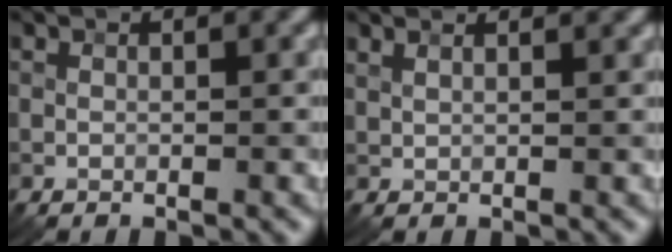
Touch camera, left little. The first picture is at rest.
{"total": 3.8, "force": [2.9, 1.5, 1.9], "torque": [-0.019, 0.029, 0.022]}